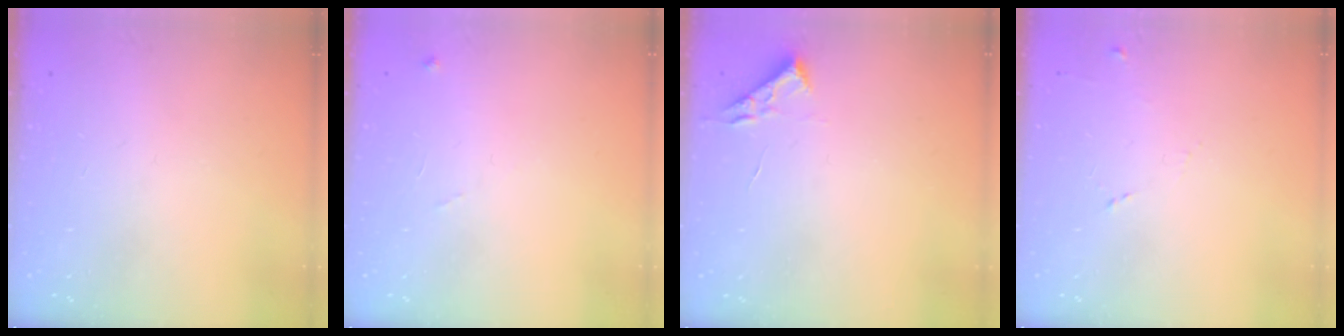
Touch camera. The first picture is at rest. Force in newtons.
{"total": 6.2, "press": 6.2, "slide": 0.8}
{"total": 3.1, "press": 3.0, "slide": 0.4}
{"total": 5.4, "press": 5.3, "slide": 0.9}